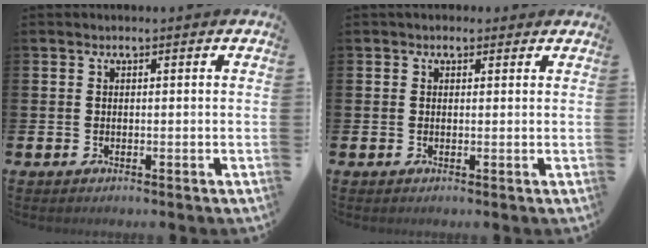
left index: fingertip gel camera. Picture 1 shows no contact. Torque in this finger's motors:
{"motor_torque": [0.80, -1.34, -0.12, 0.14]}